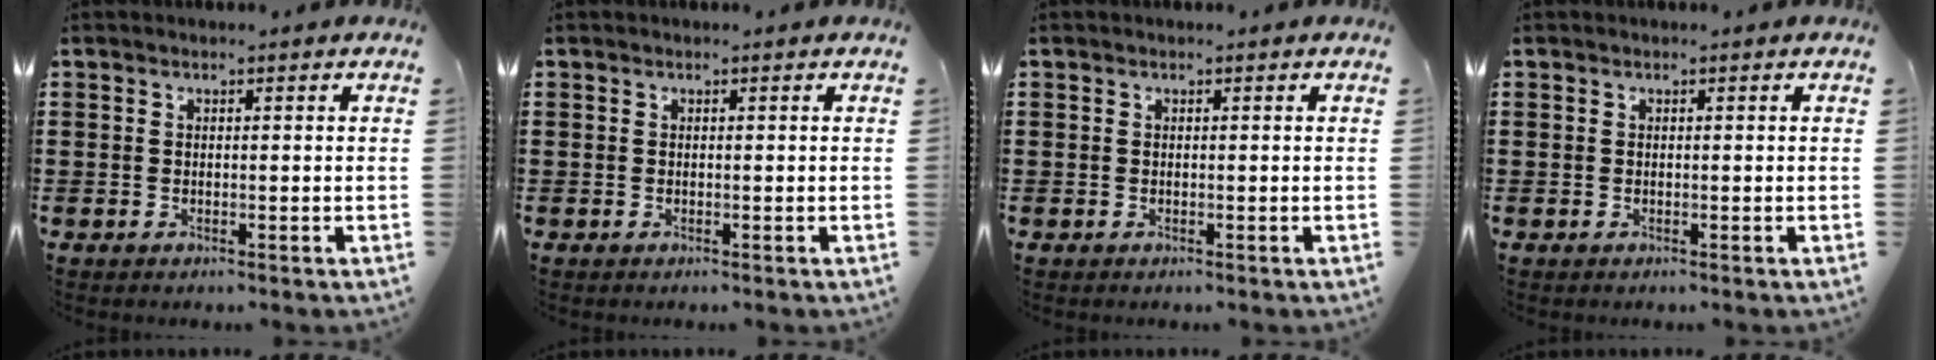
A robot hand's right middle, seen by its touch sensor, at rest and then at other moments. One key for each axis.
{"total": 0.0}
{"total": 0.0}
{"total": 0.0}